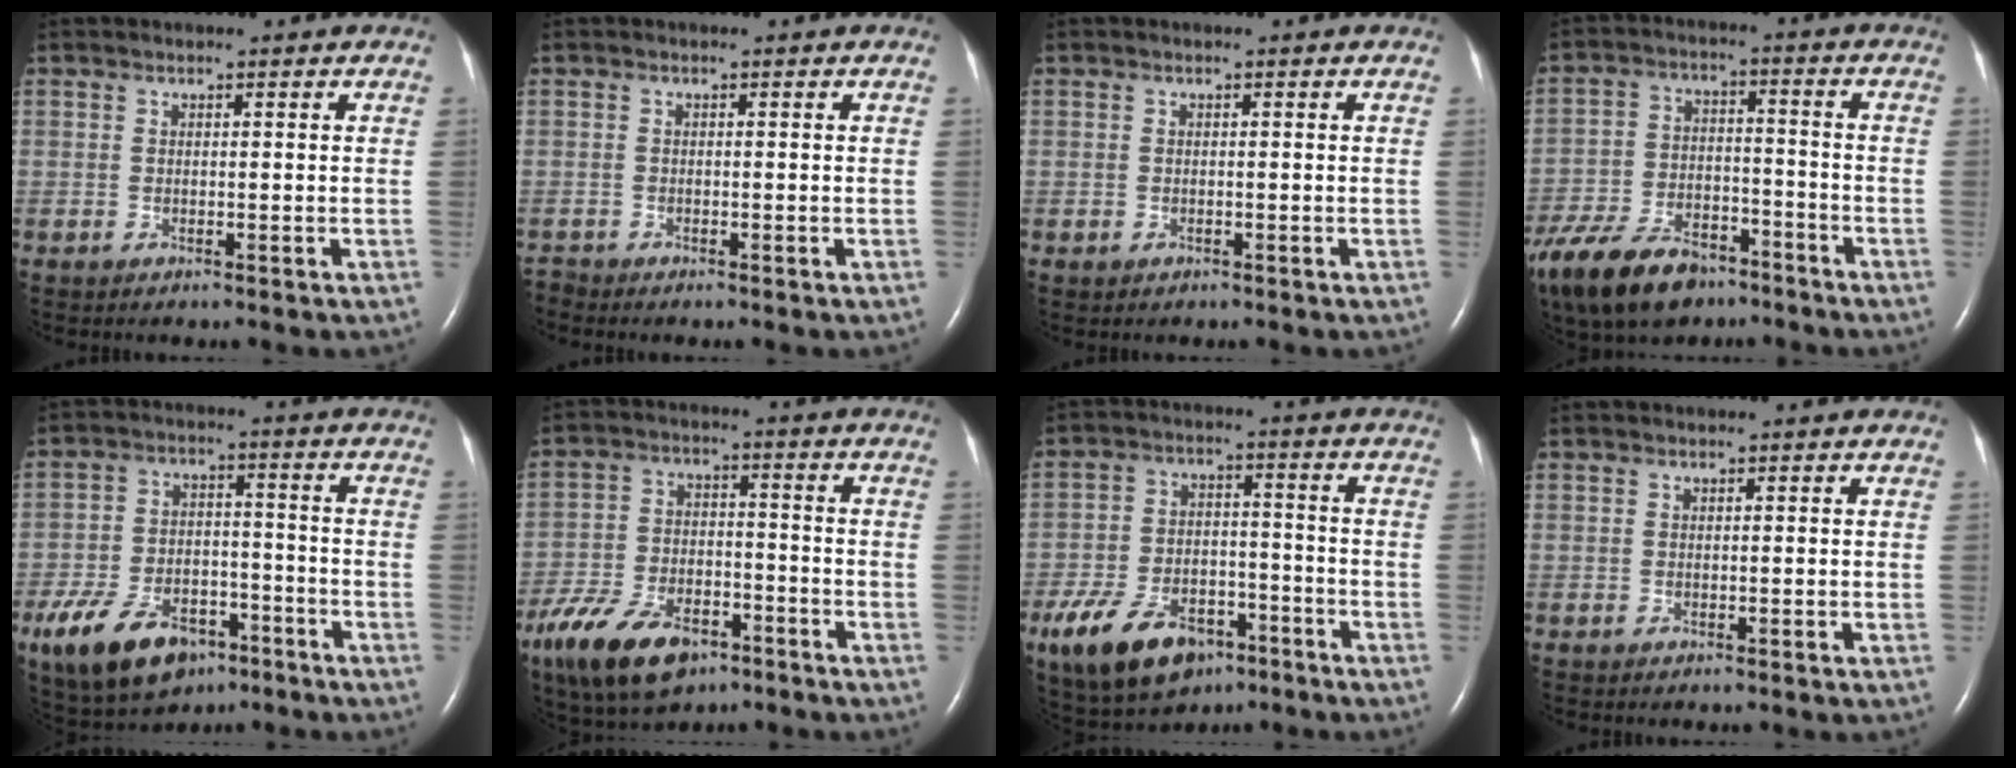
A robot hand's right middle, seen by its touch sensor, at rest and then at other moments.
{"total": 0.8, "force": [-0.8, -0.1, -0.2], "torque": [0.002, -0.006, -0.015]}
{"total": 0.6, "force": [-0.3, 0.4, 0.1], "torque": [-0.007, 0.002, -0.005]}
{"total": 17.7, "force": [-12.8, 8.4, 8.9], "torque": [-0.226, -0.017, -0.222]}
{"total": 13.6, "force": [-8.2, 7.3, 8.1], "torque": [-0.158, 0.002, -0.134]}
{"total": 15.0, "force": [-9.6, 7.2, 9.0], "torque": [-0.186, -0.013, -0.169]}
{"total": 13.6, "force": [-8.1, 7.3, 8.1], "torque": [-0.159, 0.002, -0.133]}
{"total": 0.0}